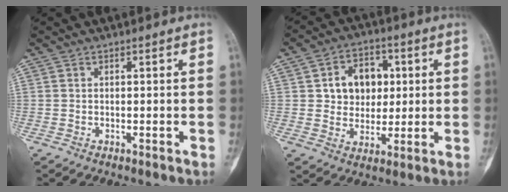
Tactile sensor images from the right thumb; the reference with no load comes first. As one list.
[{"total": 10.3, "force": [2.1, 8.1, 6.0], "torque": [-0.046, 0.000, 0.035]}]